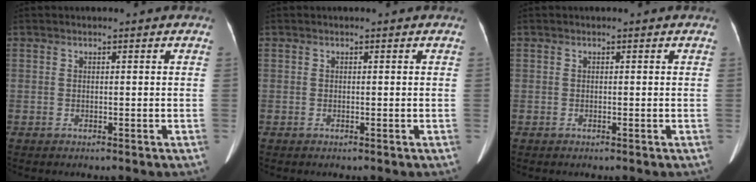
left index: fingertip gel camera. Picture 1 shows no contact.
{"total": 0.0}
{"total": 0.0}